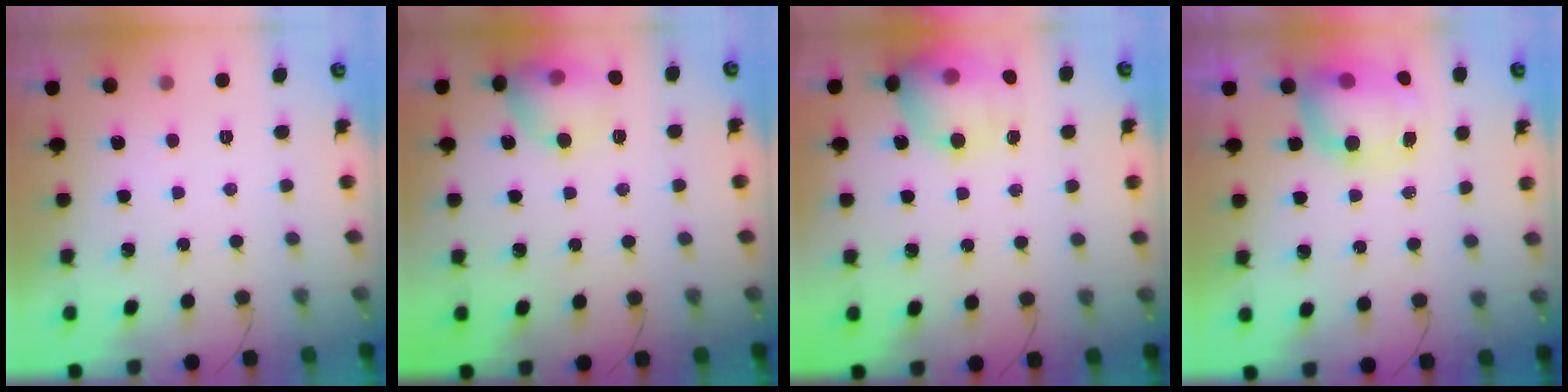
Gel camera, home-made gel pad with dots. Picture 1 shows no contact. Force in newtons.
{"total": 12.8, "press": 12.6, "slide": 1.9}
{"total": 16.8, "press": 16.7, "slide": 2.4}
{"total": 9.2, "press": 8.9, "slide": 2.4}